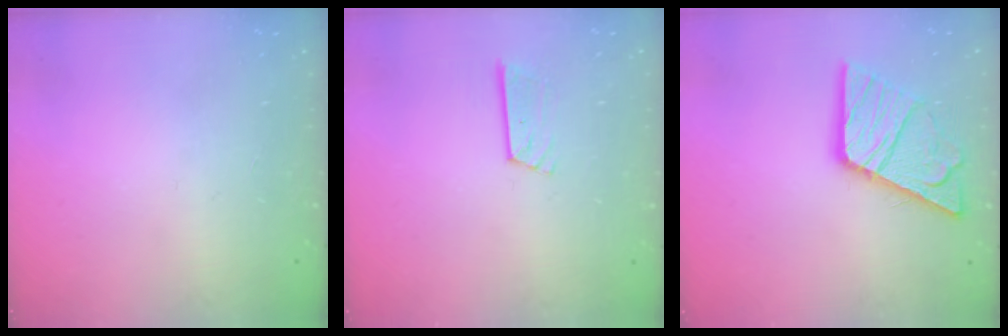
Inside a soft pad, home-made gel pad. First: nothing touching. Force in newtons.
{"total": 6.7, "press": 6.7, "slide": 0.5}
{"total": 17.5, "press": 17.4, "slide": 2.1}